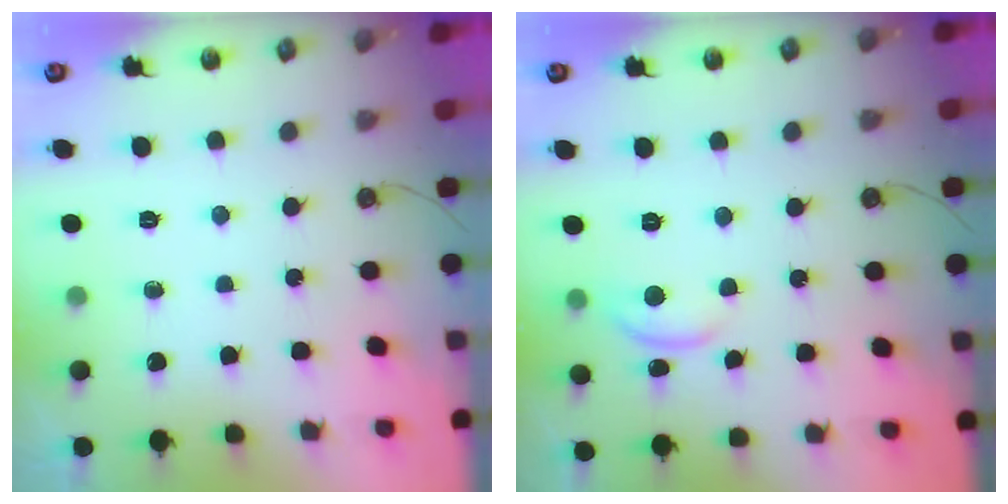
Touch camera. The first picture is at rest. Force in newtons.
{"total": 1.3, "press": 1.3, "slide": 0.3}